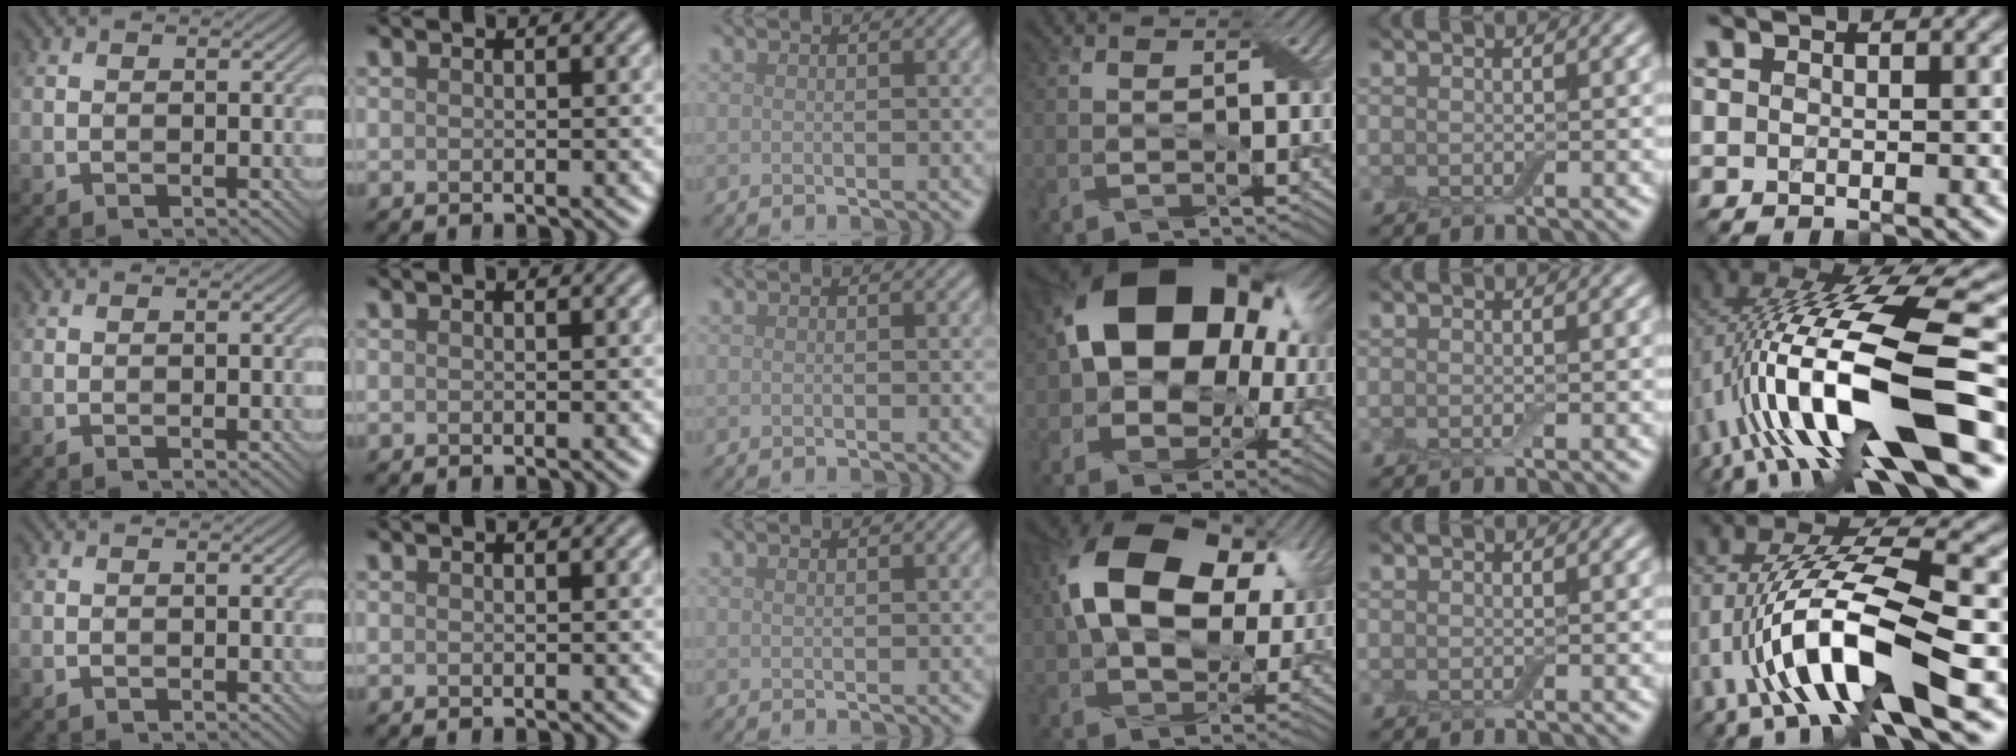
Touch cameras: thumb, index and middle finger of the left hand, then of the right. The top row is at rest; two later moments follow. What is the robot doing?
{"motion": "extract", "object": "airpods case & airpods"}